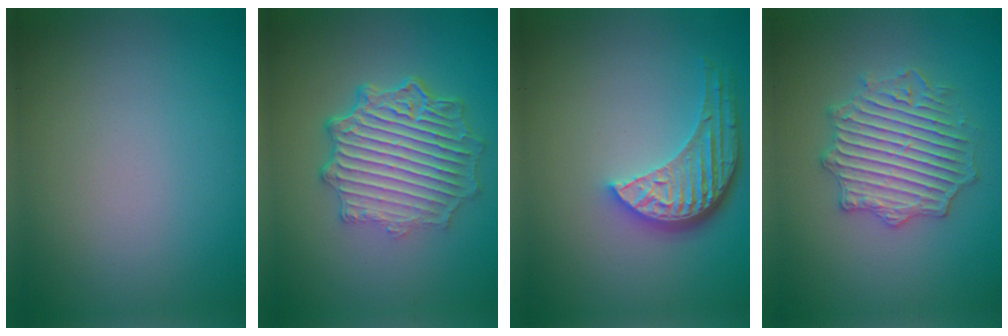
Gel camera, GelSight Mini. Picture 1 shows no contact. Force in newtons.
{"total": 7.1, "press": 5.4, "slide": 4.7}
{"total": 5.4, "press": 3.9, "slide": 3.6}
{"total": 4.1, "press": 4.1, "slide": 0.6}